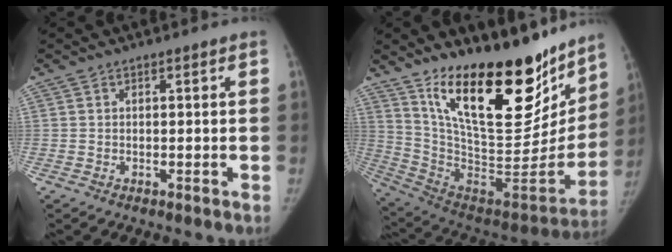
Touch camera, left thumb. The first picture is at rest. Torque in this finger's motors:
{"motor_torque": [2.71, 0.96, 1.64, -1.13, 0.67]}